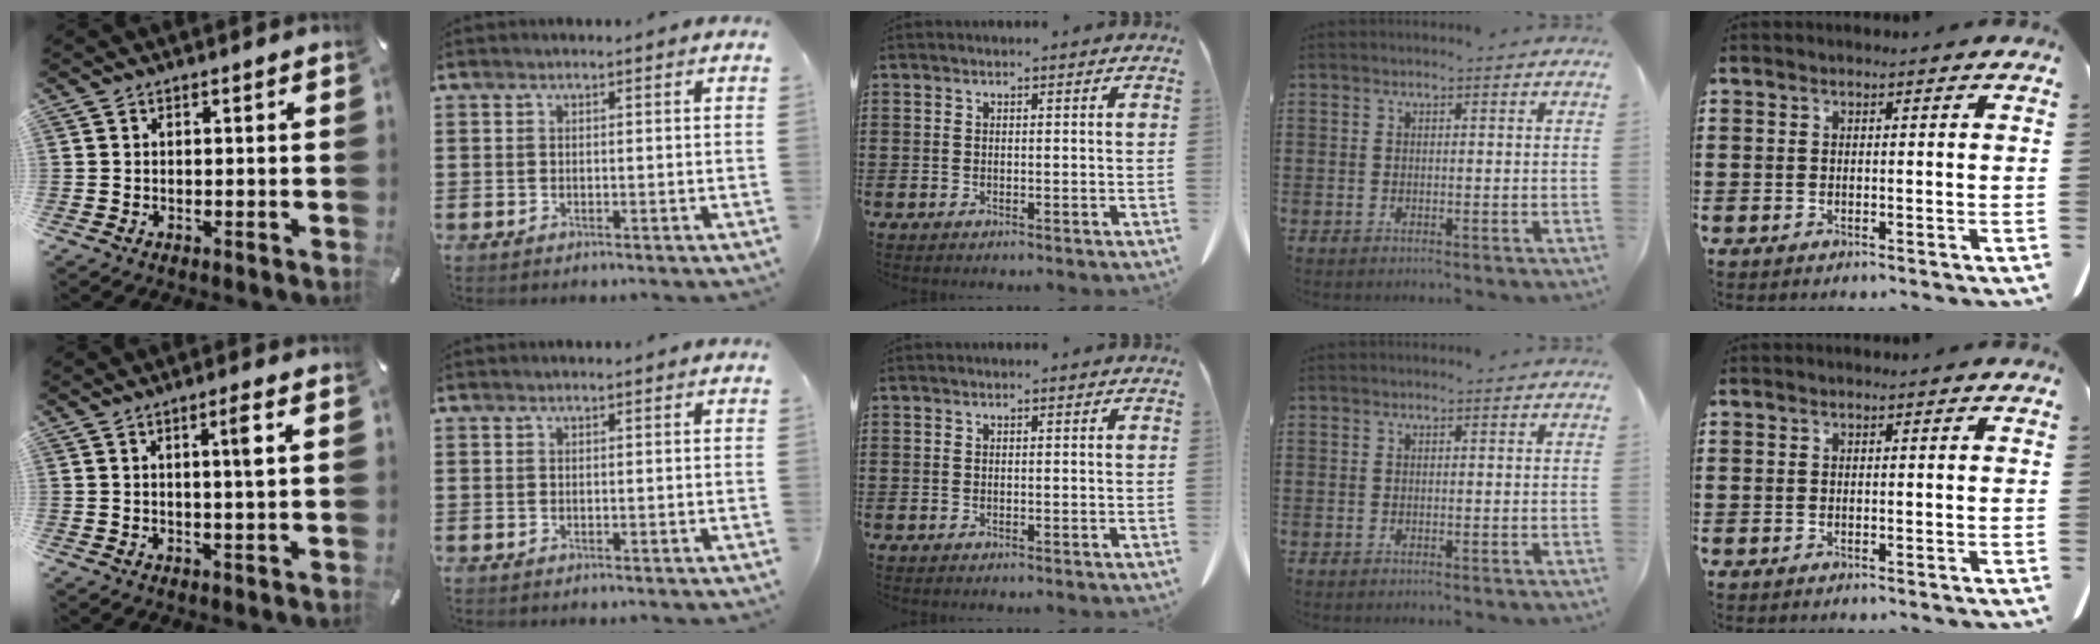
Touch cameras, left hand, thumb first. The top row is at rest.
{"thumb": {"total": 4.0, "force": [1.1, 0.1, 3.9], "torque": [-0.068, -0.004, 0.013]}}